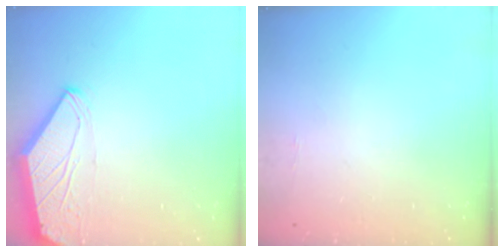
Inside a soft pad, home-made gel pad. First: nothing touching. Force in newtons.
{"total": 3.5, "press": 3.5, "slide": 0.6}